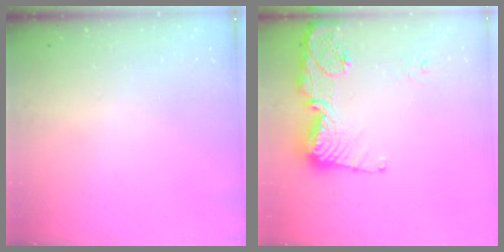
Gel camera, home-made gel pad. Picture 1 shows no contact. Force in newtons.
{"total": 14.0, "press": 13.9, "slide": 1.5}